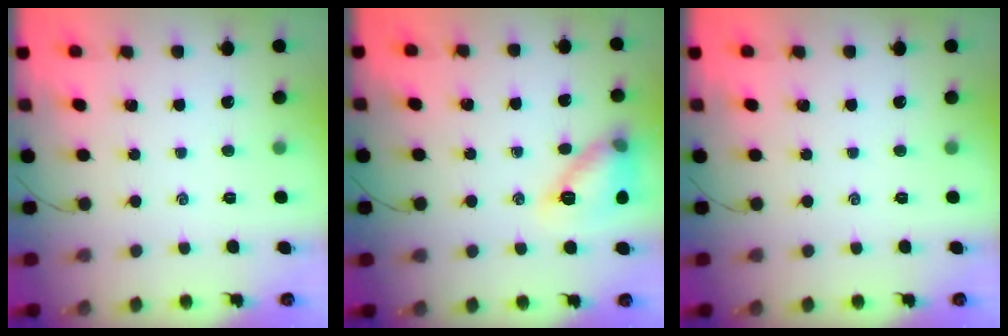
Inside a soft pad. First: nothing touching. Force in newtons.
{"total": 12.0, "press": 12.0, "slide": 0.5}
{"total": 0.0}